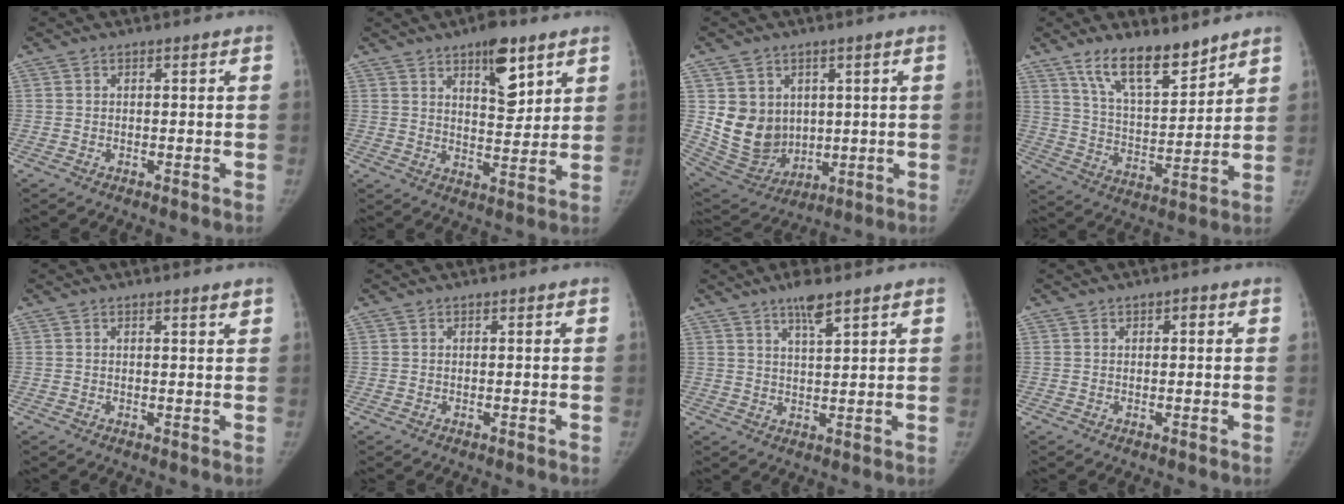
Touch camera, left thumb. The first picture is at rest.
{"total": 9.9, "force": [5.8, 4.2, 6.9], "torque": [-0.079, -0.036, 0.089]}
{"total": 12.4, "force": [2.2, 10.3, 6.5], "torque": [-0.078, -0.021, 0.074]}
{"total": 13.2, "force": [9.8, 4.6, 7.5], "torque": [-0.102, -0.069, 0.182]}
{"total": 1.3, "force": [1.0, 0.1, 0.8], "torque": [-0.008, -0.006, 0.015]}
{"total": 0.0}
{"total": 4.9, "force": [3.5, 0.9, 3.3], "torque": [-0.055, -0.020, 0.061]}
{"total": 1.3, "force": [0.5, 0.9, 0.9], "torque": [-0.006, 0.001, 0.005]}